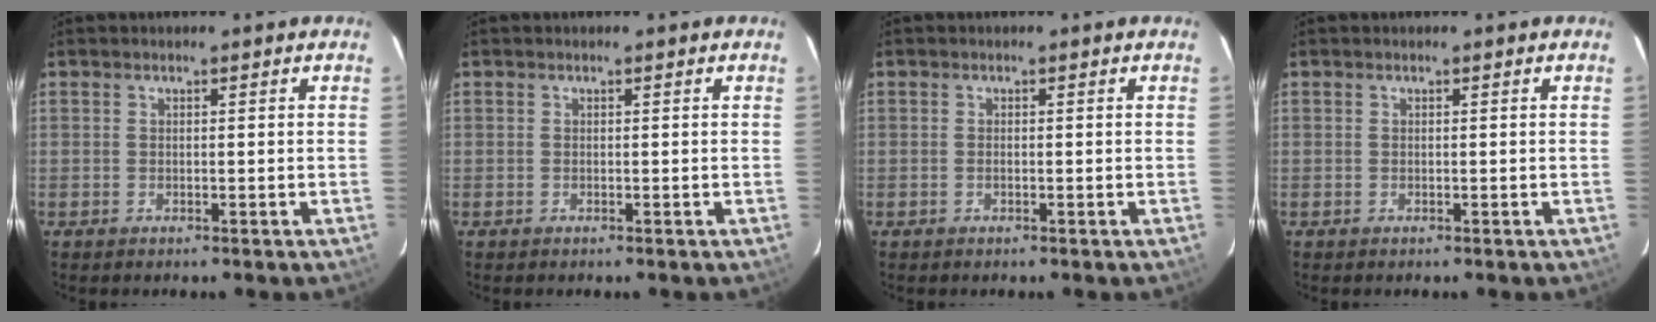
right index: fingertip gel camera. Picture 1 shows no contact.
{"total": 0.0}
{"total": 0.5, "force": [-0.3, 0.3, 0.3], "torque": [-0.005, 0.002, -0.006]}
{"total": 0.0}